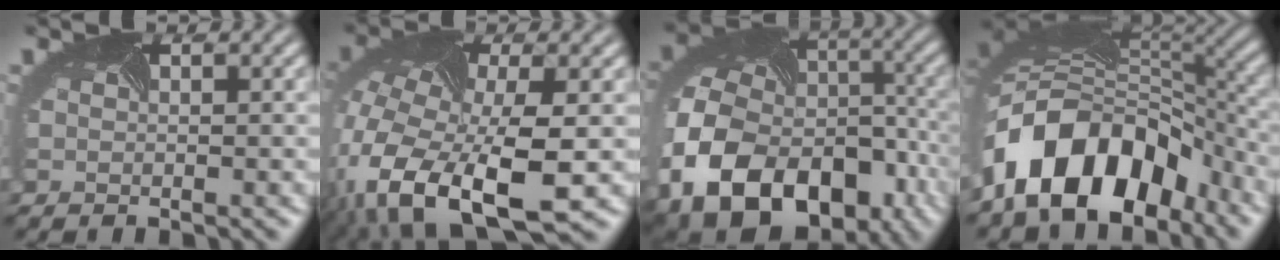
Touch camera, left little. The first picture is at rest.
{"total": 13.9, "force": [-5.3, 7.6, 10.4], "torque": [-0.254, -0.037, -0.076]}
{"total": 16.5, "force": [-7.3, 11.6, 9.2], "torque": [-0.209, -0.045, -0.109]}
{"total": 11.2, "force": [-5.7, 7.2, 6.5], "torque": [-0.115, 0.020, -0.111]}